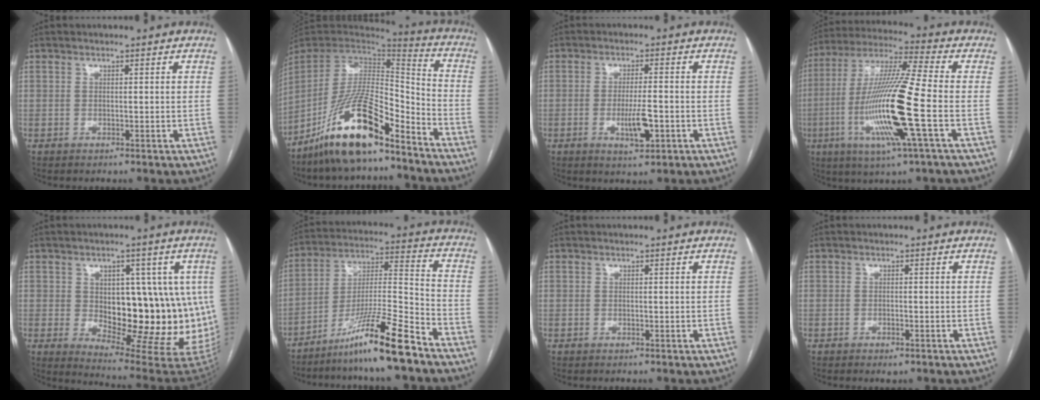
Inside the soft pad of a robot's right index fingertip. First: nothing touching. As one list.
[{"total": 17.1, "force": [-11.9, 4.0, 11.6], "torque": [-0.225, 0.002, -0.216]}, {"total": 5.3, "force": [-1.6, 1.1, 4.9], "torque": [-0.091, -0.006, -0.024]}, {"total": 17.9, "force": [-4.4, -0.3, 17.3], "torque": [-0.354, -0.015, -0.091]}, {"total": 19.0, "force": [0.6, 8.7, 16.9], "torque": [-0.181, 0.007, 0.033]}, {"total": 13.7, "force": [-10.0, -0.7, 9.4], "torque": [-0.175, -0.013, -0.178]}, {"total": 0.0}, {"total": 1.2, "force": [-0.7, 0.4, 0.8], "torque": [-0.012, -0.002, -0.005]}]